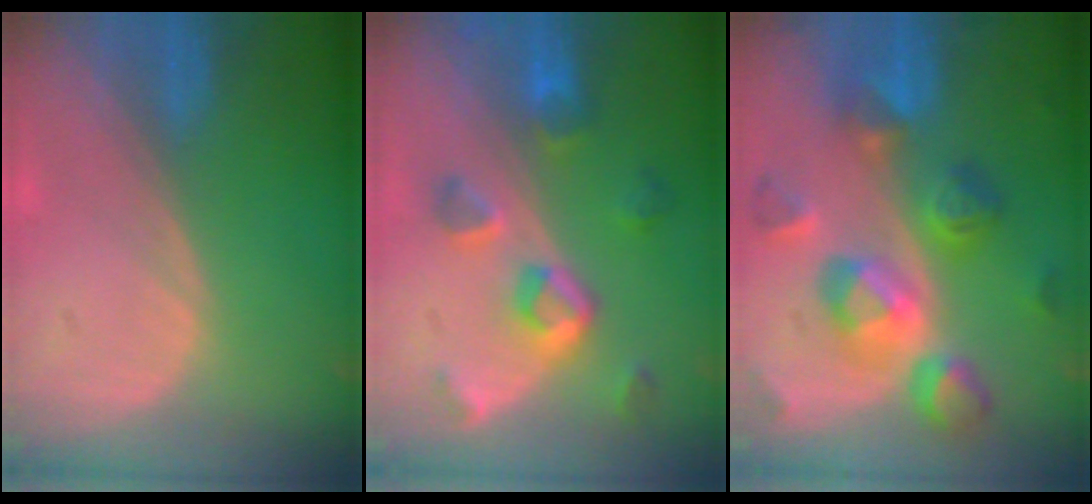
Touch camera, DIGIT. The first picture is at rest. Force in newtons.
{"total": 7.8, "press": 7.0, "slide": 3.4}
{"total": 11.2, "press": 11.2, "slide": 1.1}